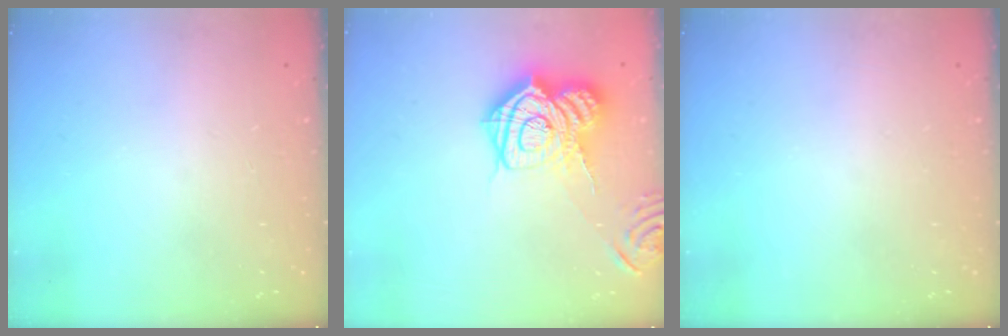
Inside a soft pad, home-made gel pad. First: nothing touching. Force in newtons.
{"total": 19.3, "press": 19.2, "slide": 1.6}
{"total": 0.0}